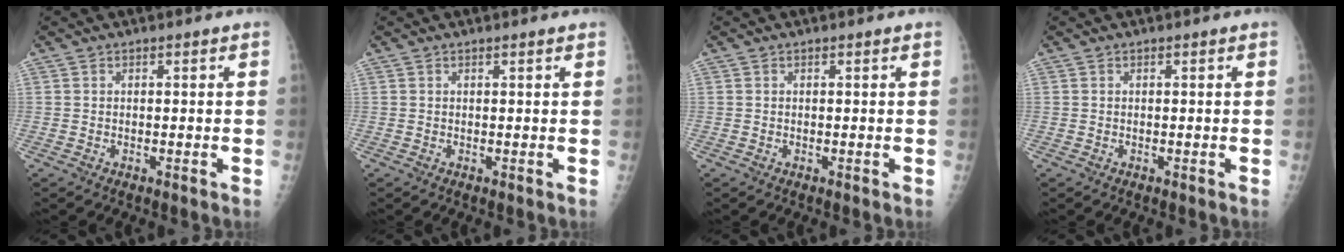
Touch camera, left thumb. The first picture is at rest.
{"total": 0.8, "force": [0.7, 0.0, 0.4], "torque": [-0.007, 0.002, 0.011]}
{"total": 0.0}
{"total": 0.0}